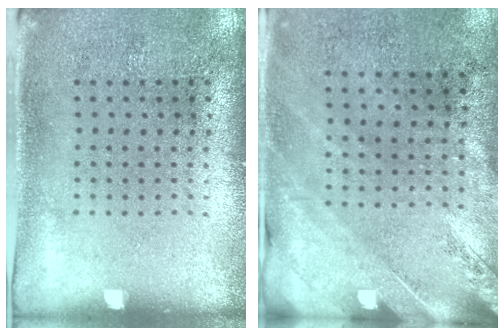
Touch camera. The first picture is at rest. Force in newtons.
{"total": 2.4, "press": 2.0, "slide": 1.3}